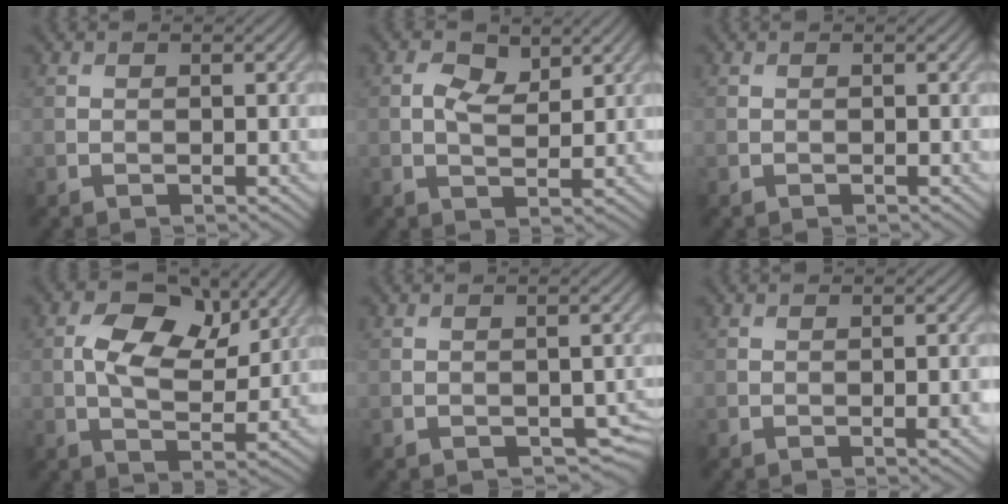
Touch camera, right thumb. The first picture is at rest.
{"total": 3.2, "force": [1.4, 1.7, 2.4], "torque": [-0.051, -0.001, 0.027]}
{"total": 0.0}
{"total": 9.4, "force": [3.1, 5.4, 7.1], "torque": [-0.126, 0.000, 0.050]}
{"total": 2.9, "force": [-0.9, 2.0, 1.9], "torque": [-0.030, -0.016, -0.008]}
{"total": 2.0, "force": [-0.4, 0.4, 1.9], "torque": [-0.026, 0.001, -0.005]}